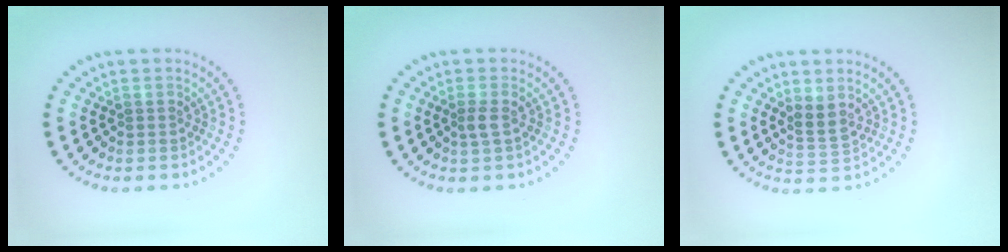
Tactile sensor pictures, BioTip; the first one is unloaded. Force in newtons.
{"total": 1.3, "press": 1.1, "slide": 0.5}
{"total": 2.0, "press": 1.5, "slide": 1.3}